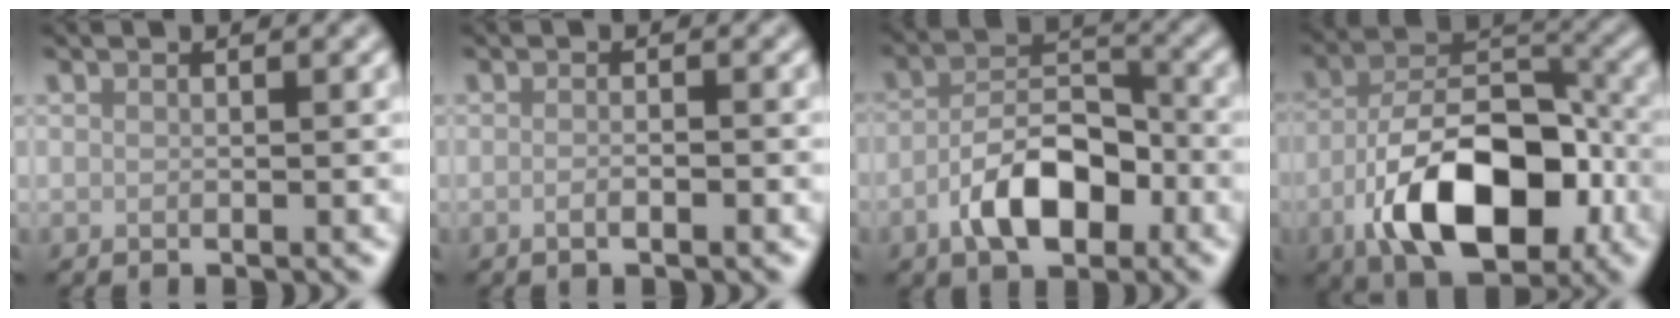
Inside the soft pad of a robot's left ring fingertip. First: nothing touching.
{"total": 1.4, "force": [-0.5, 0.5, 1.2], "torque": [-0.008, 0.000, -0.010]}
{"total": 6.3, "force": [-2.7, 3.3, 4.6], "torque": [-0.079, 0.008, -0.053]}
{"total": 11.7, "force": [-4.9, 6.2, 8.7], "torque": [-0.156, -0.002, -0.085]}